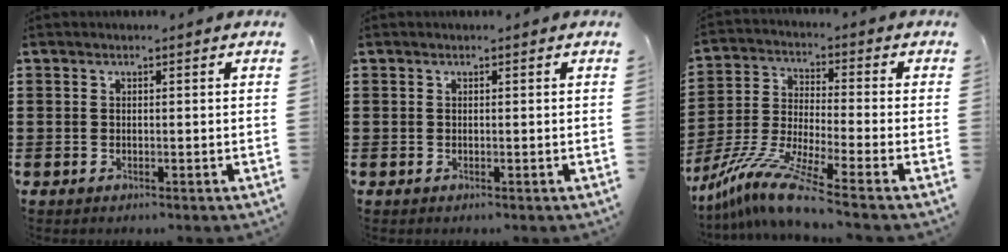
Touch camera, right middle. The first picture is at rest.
{"total": 0.0}
{"total": 9.8, "force": [-7.9, 0.2, 5.8], "torque": [-0.130, -0.004, -0.162]}